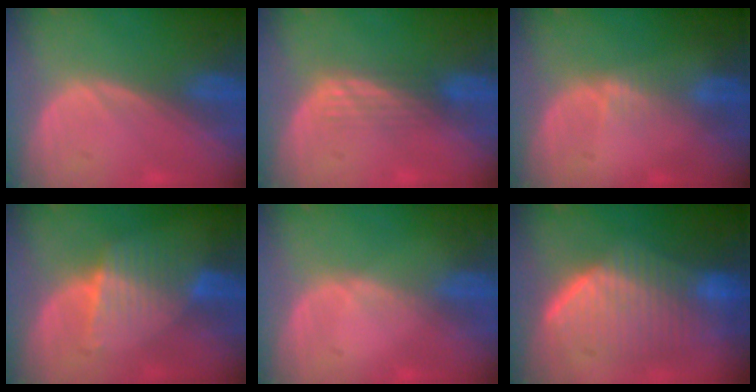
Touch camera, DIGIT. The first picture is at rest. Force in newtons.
{"total": 2.9, "press": 2.5, "slide": 1.5}
{"total": 1.3, "press": 1.3, "slide": 0.2}
{"total": 6.8, "press": 6.0, "slide": 3.3}
{"total": 0.6, "press": 0.5, "slide": 0.2}
{"total": 9.5, "press": 9.1, "slide": 3.0}